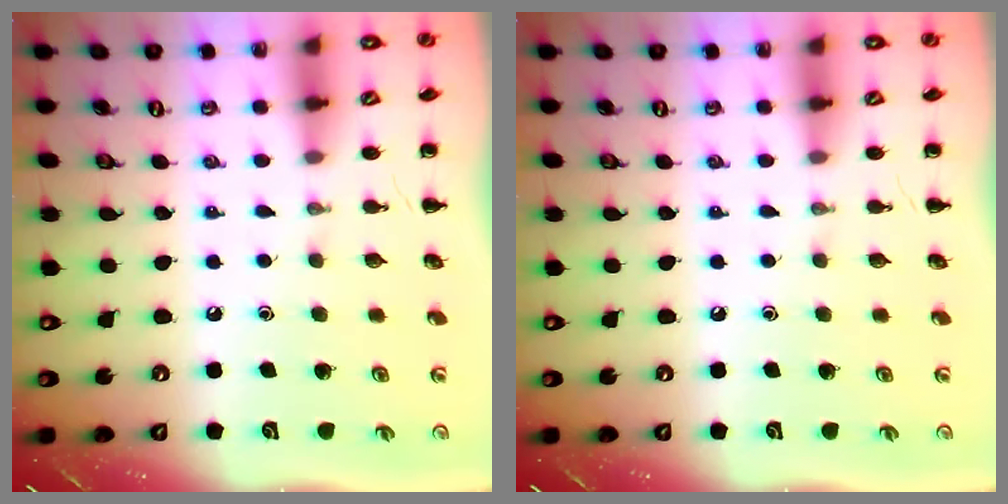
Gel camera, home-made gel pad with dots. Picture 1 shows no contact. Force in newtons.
{"total": 0.0}